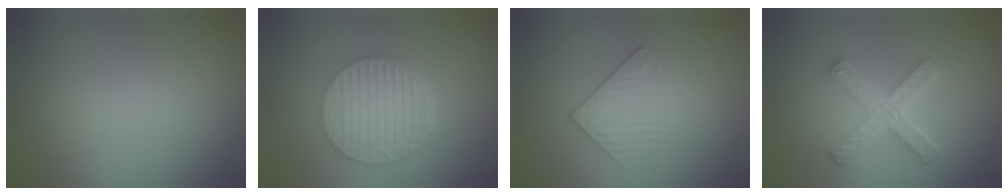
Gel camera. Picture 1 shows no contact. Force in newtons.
{"total": 6.4, "press": 4.5, "slide": 4.6}
{"total": 2.1, "press": 1.8, "slide": 1.1}
{"total": 5.0, "press": 3.8, "slide": 3.3}